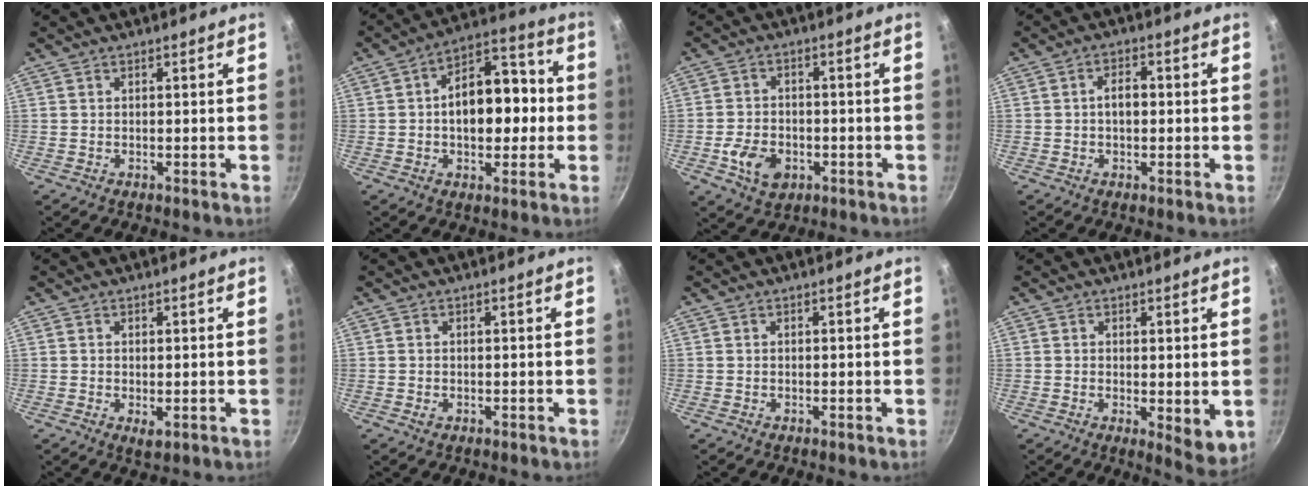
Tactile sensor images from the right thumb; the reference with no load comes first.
{"total": 15.1, "force": [-0.6, 9.6, 11.6], "torque": [-0.126, 0.039, -0.018]}
{"total": 7.8, "force": [-2.7, 5.5, 4.9], "torque": [-0.078, 0.014, -0.044]}
{"total": 3.5, "force": [-0.1, 2.2, 2.8], "torque": [-0.035, 0.012, -0.004]}
{"total": 1.9, "force": [-0.1, 1.0, 1.5], "torque": [-0.025, -0.007, -0.001]}
{"total": 0.7, "force": [-0.2, 0.6, 0.3], "torque": [-0.004, 0.000, -0.002]}
{"total": 0.0}
{"total": 5.7, "force": [0.0, 2.5, 5.2], "torque": [-0.073, -0.018, 0.002]}